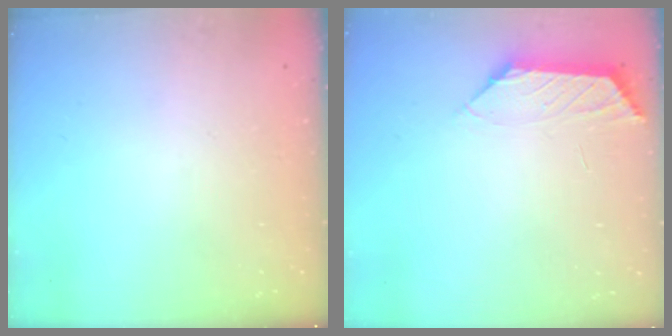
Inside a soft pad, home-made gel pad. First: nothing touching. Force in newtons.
{"total": 1.8, "press": 1.7, "slide": 0.5}